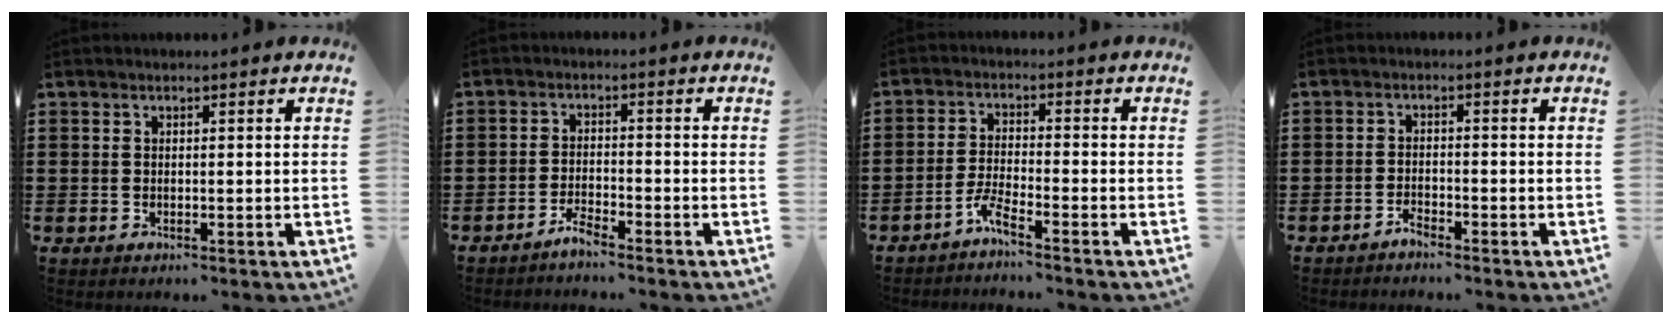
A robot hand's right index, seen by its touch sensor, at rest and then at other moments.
{"total": 2.5, "force": [-2.4, 0.0, 0.6], "torque": [-0.015, 0.004, -0.048]}
{"total": 3.5, "force": [-3.0, -0.2, 1.9], "torque": [-0.050, -0.002, -0.064]}
{"total": 1.8, "force": [-1.8, 0.1, 0.1], "torque": [-0.009, 0.004, -0.036]}